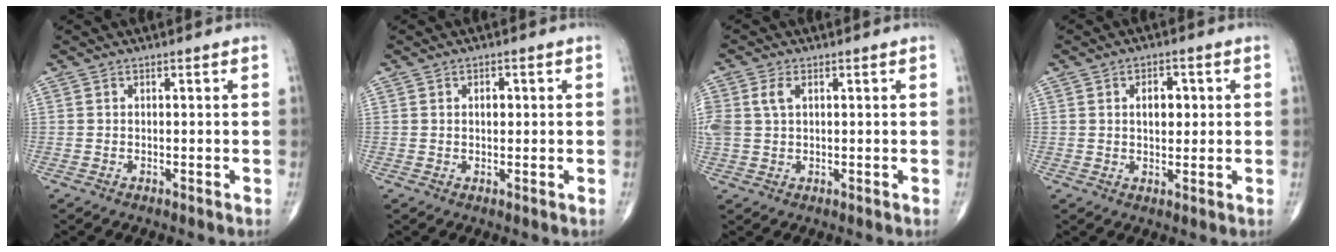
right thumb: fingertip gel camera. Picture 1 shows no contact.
{"total": 1.8, "force": [0.3, 1.2, 1.3], "torque": [-0.014, 0.002, 0.003]}
{"total": 5.1, "force": [1.4, 3.2, 3.6], "torque": [-0.096, 0.014, 0.031]}
{"total": 4.8, "force": [0.9, 3.0, 3.6], "torque": [-0.036, 0.001, 0.012]}